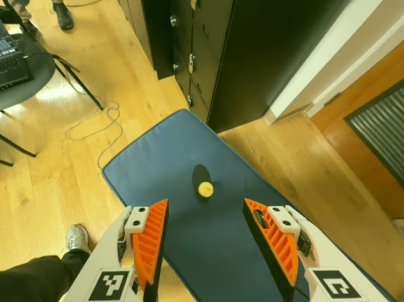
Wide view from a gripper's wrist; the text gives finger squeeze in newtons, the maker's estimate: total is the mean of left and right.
{"total": 0.0}